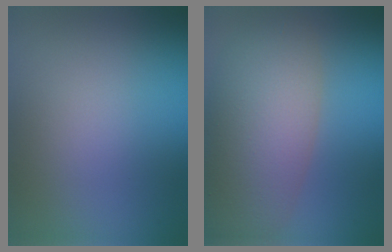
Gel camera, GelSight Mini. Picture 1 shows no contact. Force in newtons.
{"total": 9.0, "press": 9.0, "slide": 0.6}